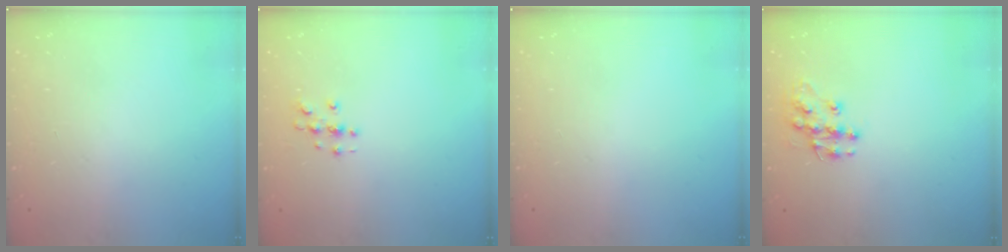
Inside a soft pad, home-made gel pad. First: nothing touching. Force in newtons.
{"total": 2.8, "press": 2.8, "slide": 0.2}
{"total": 0.0}
{"total": 10.0, "press": 10.0, "slide": 0.6}